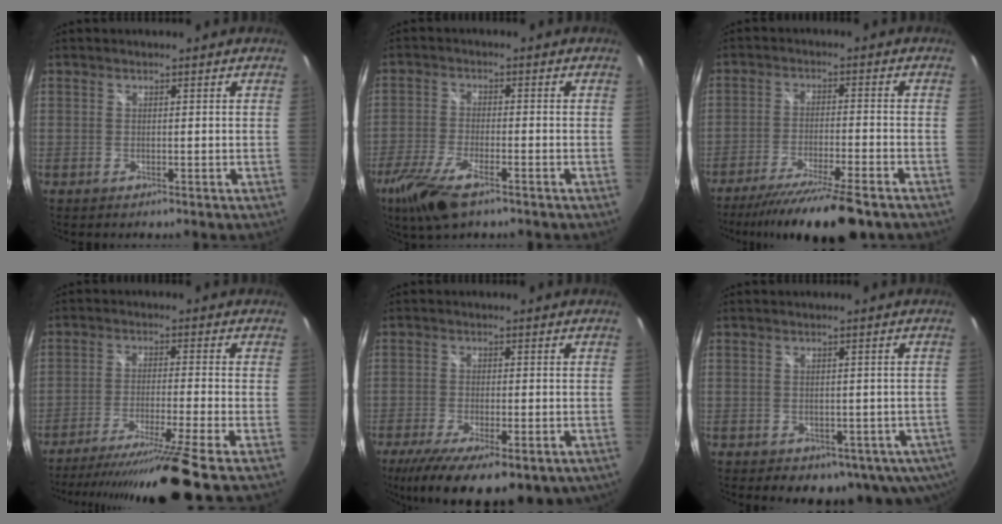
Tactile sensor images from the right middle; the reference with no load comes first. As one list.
[{"total": 10.4, "force": [-6.7, 3.1, 7.3], "torque": [-0.174, -0.032, -0.128]}, {"total": 14.9, "force": [-12.1, 1.1, 8.7], "torque": [-0.169, -0.033, -0.196]}, {"total": 15.9, "force": [-13.0, -2.7, 8.7], "torque": [-0.165, -0.036, -0.210]}, {"total": 15.9, "force": [-8.7, 6.1, 11.9], "torque": [-0.229, -0.055, -0.124]}, {"total": 10.1, "force": [-4.2, 6.4, 6.5], "torque": [-0.107, -0.022, -0.041]}]